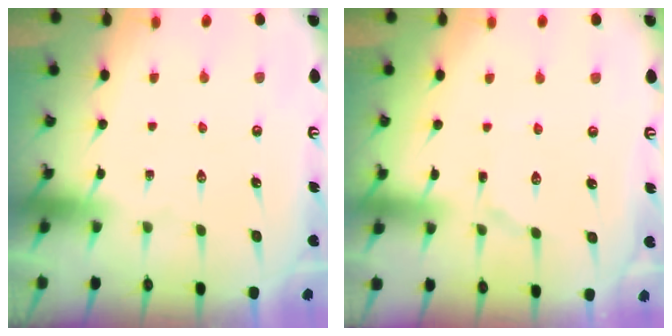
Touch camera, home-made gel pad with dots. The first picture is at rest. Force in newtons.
{"total": 2.9, "press": 2.9, "slide": 0.3}